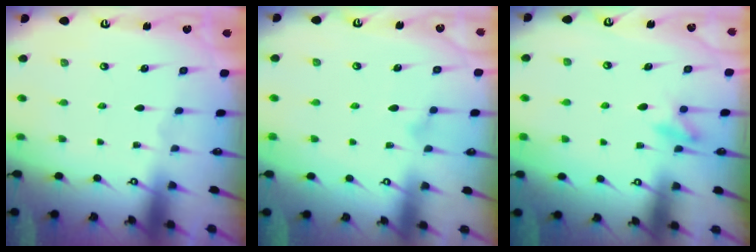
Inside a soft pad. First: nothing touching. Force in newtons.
{"total": 8.6, "press": 8.6, "slide": 0.3}
{"total": 8.3, "press": 8.2, "slide": 1.2}